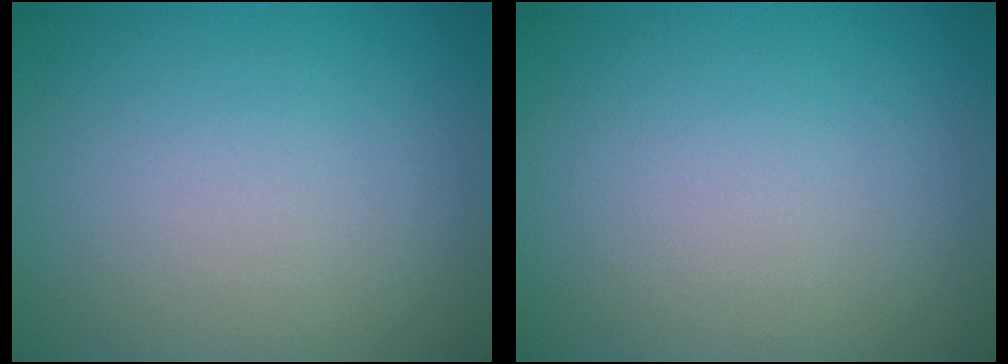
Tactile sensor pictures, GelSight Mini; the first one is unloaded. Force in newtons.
{"total": 0.0}